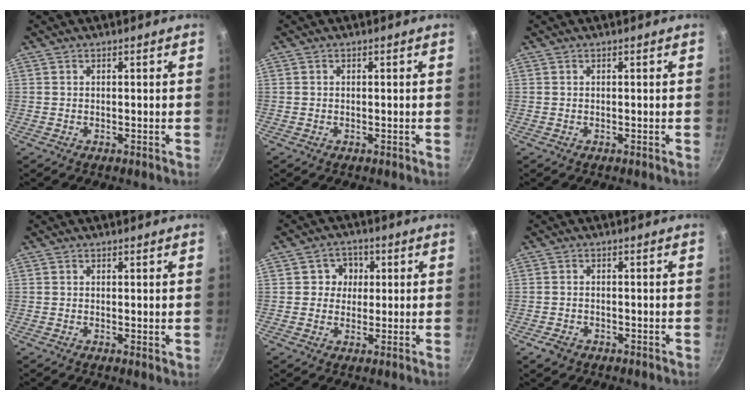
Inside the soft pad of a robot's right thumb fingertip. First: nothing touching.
{"total": 0.0}
{"total": 0.0}
{"total": 0.9, "force": [0.3, 0.5, 0.7], "torque": [-0.011, -0.003, 0.002]}
{"total": 5.2, "force": [0.9, 4.9, 1.5], "torque": [0.015, 0.005, 0.006]}
{"total": 2.8, "force": [-1.6, 2.0, 1.2], "torque": [-0.022, 0.016, -0.023]}